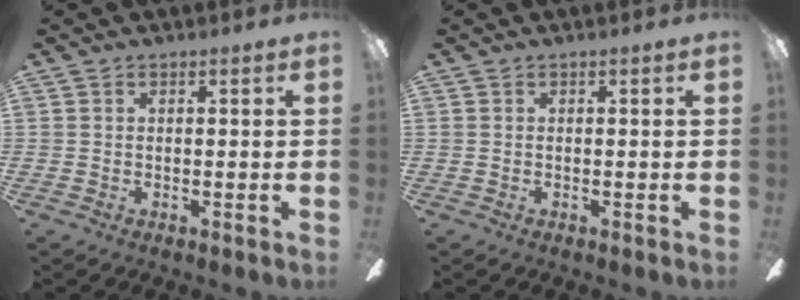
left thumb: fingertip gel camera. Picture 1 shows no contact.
{"total": 0.0}